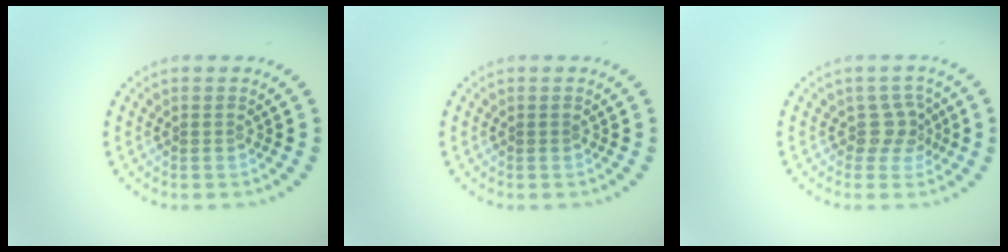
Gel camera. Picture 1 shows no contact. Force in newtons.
{"total": 0.0}
{"total": 2.3, "press": 1.6, "slide": 1.6}